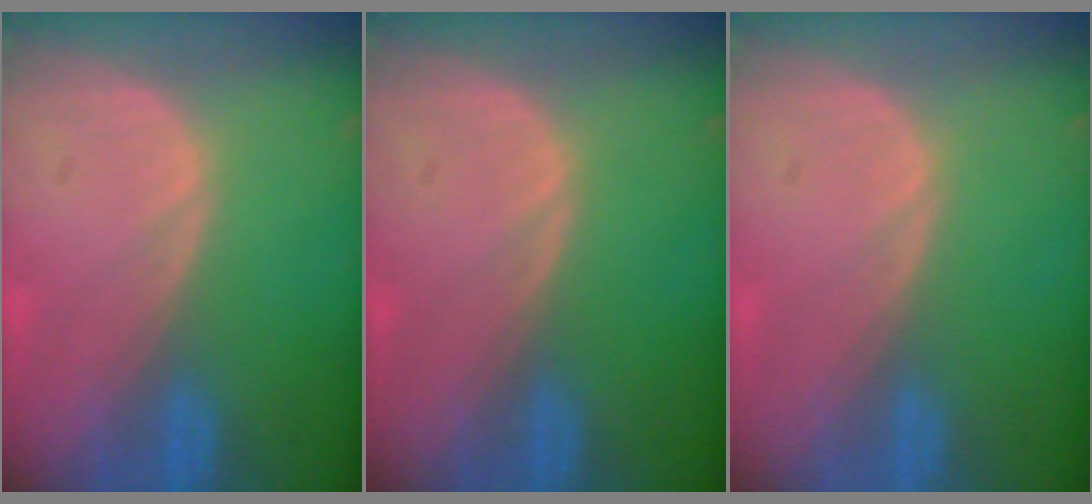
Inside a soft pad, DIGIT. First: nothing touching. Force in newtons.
{"total": 0.0}
{"total": 0.5, "press": 0.0, "slide": 0.5}